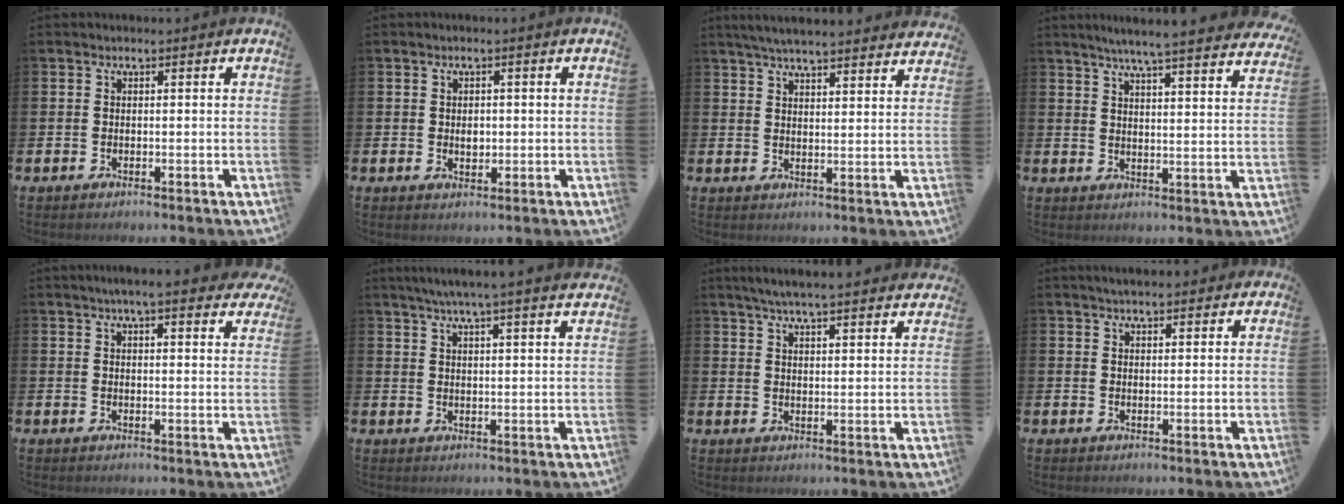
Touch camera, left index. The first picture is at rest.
{"total": 1.6, "force": [0.2, 1.2, 1.1], "torque": [-0.001, -0.001, -0.003]}
{"total": 5.5, "force": [5.3, 0.4, 1.4], "torque": [-0.033, -0.025, 0.094]}
{"total": 5.9, "force": [5.5, -0.4, 1.9], "torque": [-0.041, -0.037, 0.091]}
{"total": 4.8, "force": [4.3, 0.3, 2.0], "torque": [-0.035, -0.018, 0.075]}
{"total": 5.4, "force": [5.0, -0.8, 1.8], "torque": [-0.042, -0.022, 0.087]}
{"total": 5.6, "force": [5.4, -0.1, 1.5], "torque": [-0.035, -0.026, 0.095]}
{"total": 2.8, "force": [2.7, 0.6, 0.8], "torque": [-0.005, -0.008, 0.045]}